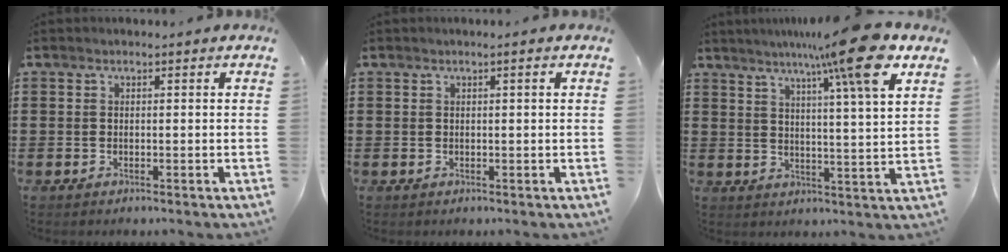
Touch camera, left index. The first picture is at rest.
{"total": 0.8, "force": [0.3, -0.1, 0.8], "torque": [-0.013, -0.003, 0.005]}
{"total": 12.6, "force": [8.1, -0.3, 9.7], "torque": [-0.167, -0.027, 0.120]}